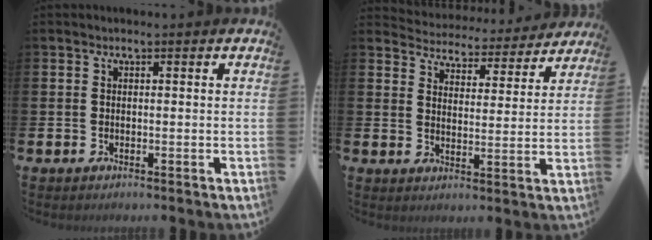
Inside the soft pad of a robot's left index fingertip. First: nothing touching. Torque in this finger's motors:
{"motor_torque": [0.40, -1.74, 0.18, 0.01]}